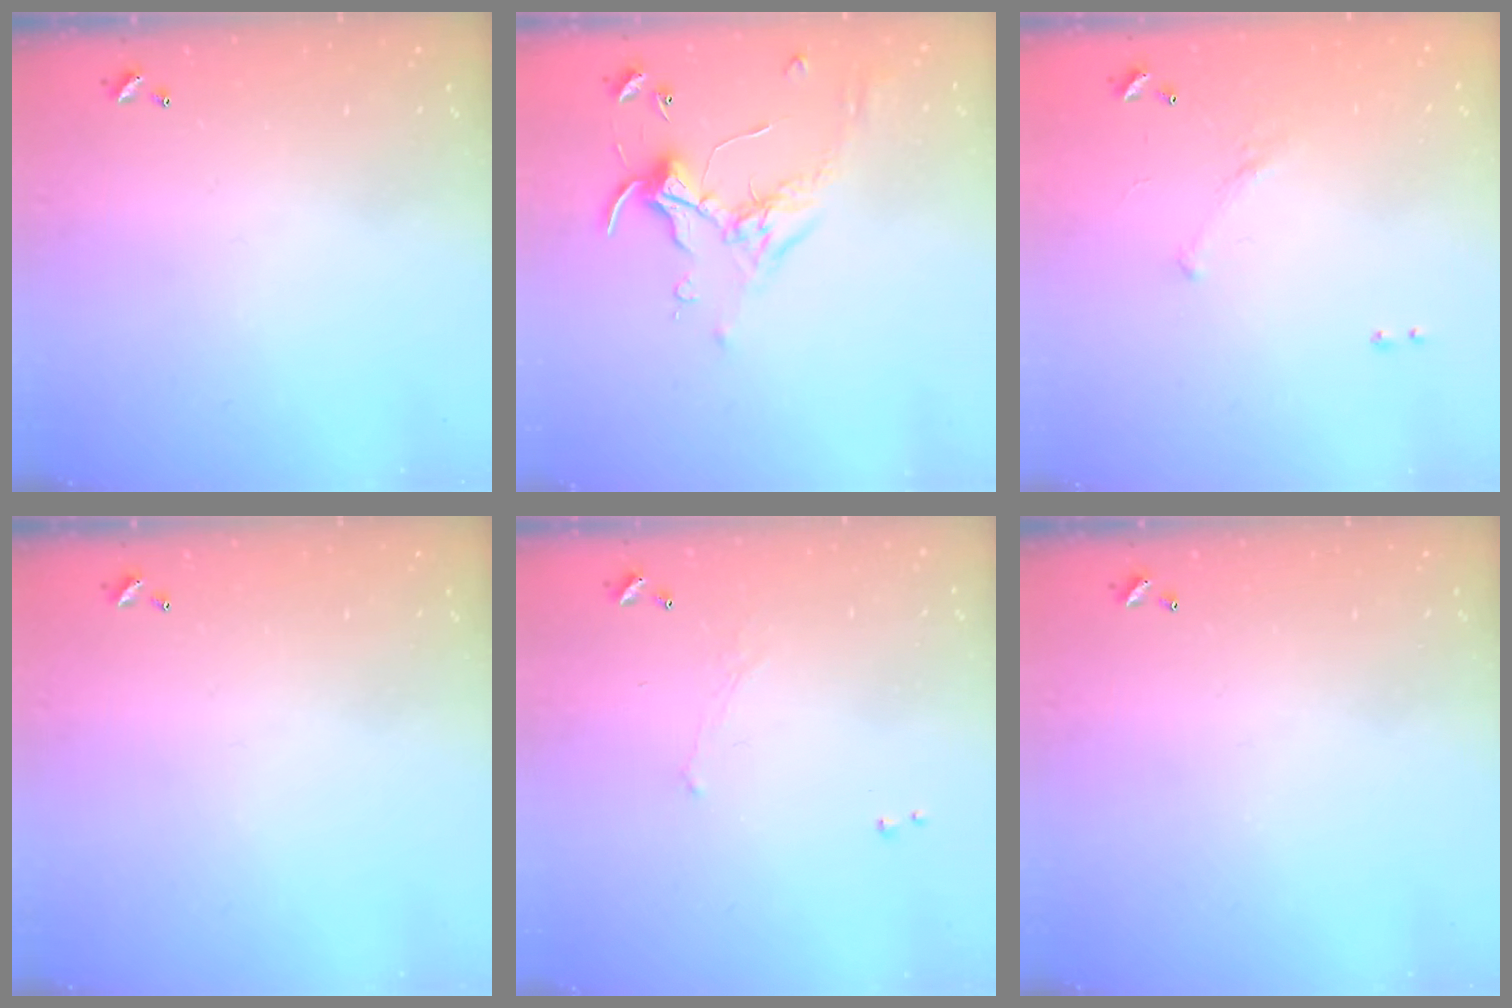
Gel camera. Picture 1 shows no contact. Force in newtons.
{"total": 0.5, "press": 0.4, "slide": 0.4}
{"total": 5.9, "press": 5.9, "slide": 0.8}
{"total": 0.0}
{"total": 1.1, "press": 1.0, "slide": 0.6}
{"total": 0.0}